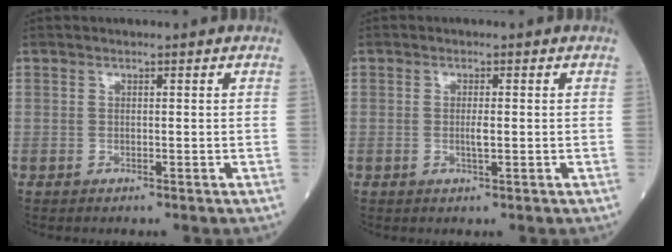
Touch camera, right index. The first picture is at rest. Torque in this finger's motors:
{"motor_torque": [-0.06, 0.00, -0.01, 0.01]}